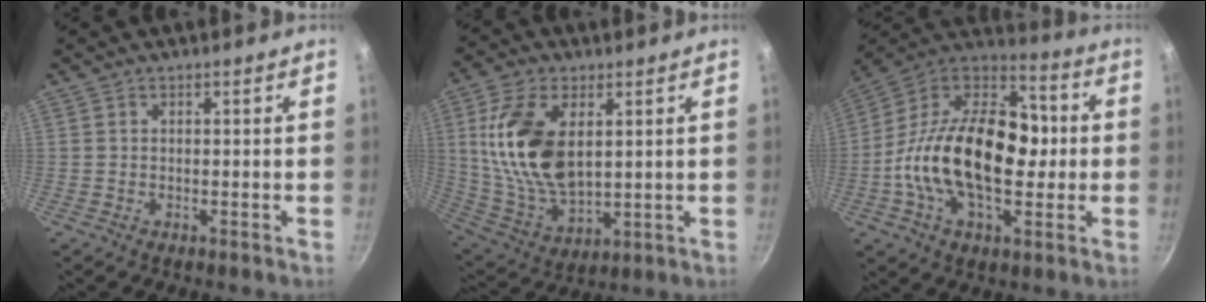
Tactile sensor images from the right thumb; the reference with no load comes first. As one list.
[{"total": 17.8, "force": [4.1, 10.0, 14.1], "torque": [-0.261, -0.021, 0.091]}, {"total": 26.4, "force": [-1.9, 15.8, 21.0], "torque": [-0.339, 0.045, -0.049]}]